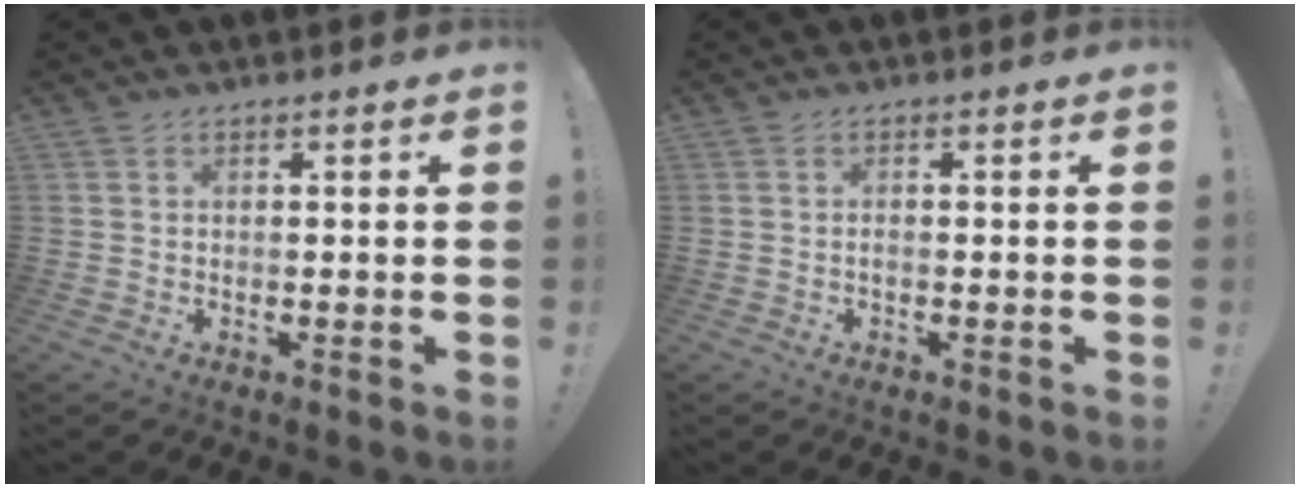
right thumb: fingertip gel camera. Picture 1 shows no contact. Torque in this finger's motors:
{"motor_torque": [-0.24, 0.00, 0.26, -0.06, 0.03]}